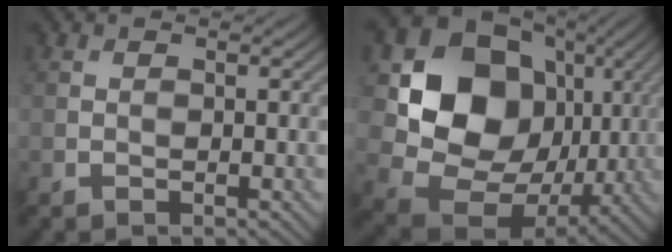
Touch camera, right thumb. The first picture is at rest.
{"total": 16.3, "force": [2.7, 13.4, 8.9], "torque": [-0.176, -0.017, 0.047]}